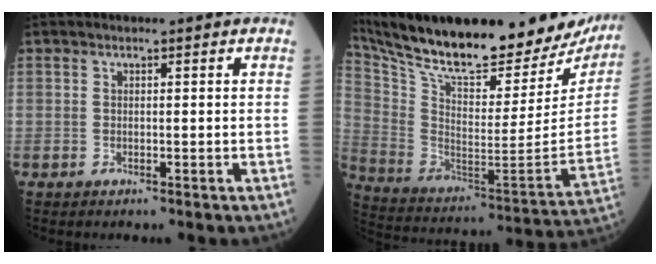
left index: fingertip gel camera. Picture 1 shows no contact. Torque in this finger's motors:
{"motor_torque": [0.90, -1.24, 0.54, 0.18]}